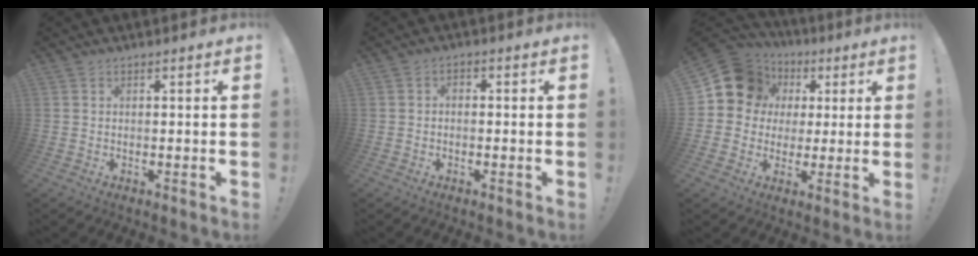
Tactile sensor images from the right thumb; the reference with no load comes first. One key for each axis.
{"total": 1.6, "fx": -1.1, "fy": 0.6, "fz": 1.0, "tx": -0.022, "ty": 0.010, "tz": -0.019}
{"total": 13.4, "fx": 4.2, "fy": 11.7, "fz": 4.9, "tx": -0.077, "ty": -0.009, "tz": 0.091}